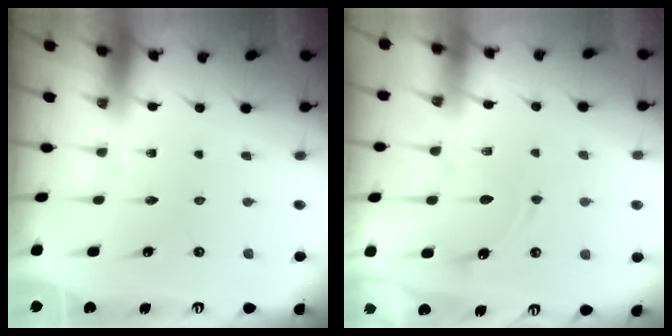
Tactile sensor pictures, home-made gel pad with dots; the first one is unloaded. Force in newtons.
{"total": 10.3, "press": 10.2, "slide": 0.9}